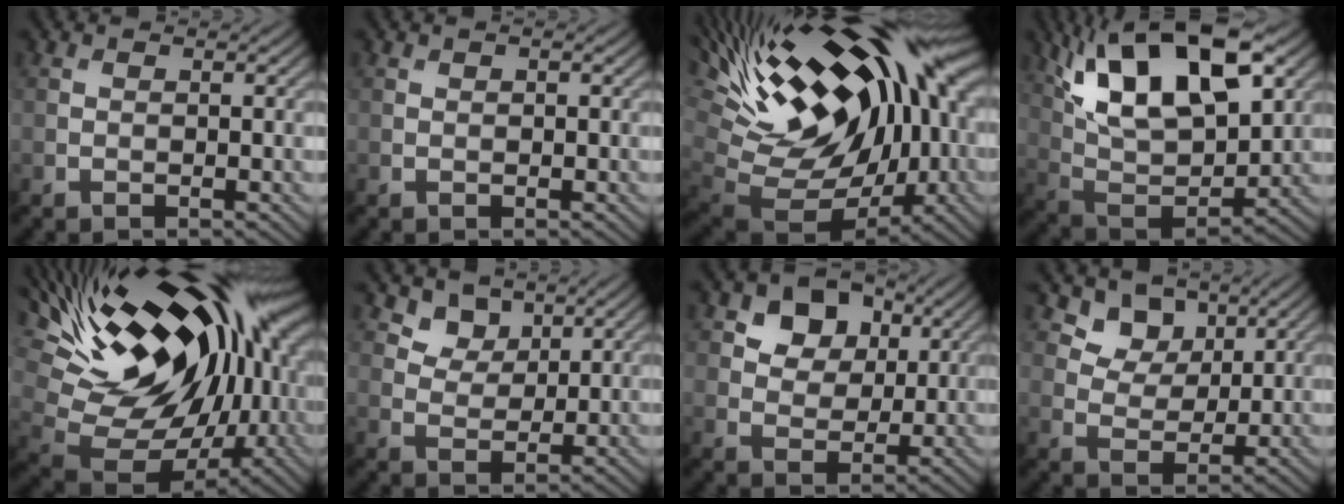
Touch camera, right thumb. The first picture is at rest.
{"total": 0.5, "force": [0.2, 0.2, 0.4], "torque": [-0.005, 0.002, 0.003]}
{"total": 21.4, "force": [5.1, 10.9, 17.7], "torque": [-0.344, 0.022, 0.088]}
{"total": 18.2, "force": [8.9, 8.3, 13.6], "torque": [-0.260, 0.025, 0.138]}
{"total": 22.1, "force": [7.3, 12.5, 16.7], "torque": [-0.309, 0.029, 0.128]}
{"total": 3.8, "force": [2.7, 2.4, 1.2], "torque": [-0.035, -0.017, 0.057]}
{"total": 7.0, "force": [3.4, 5.0, 3.6], "torque": [-0.069, -0.011, 0.053]}
{"total": 5.5, "force": [3.6, 3.7, 2.1], "torque": [-0.050, -0.025, 0.081]}